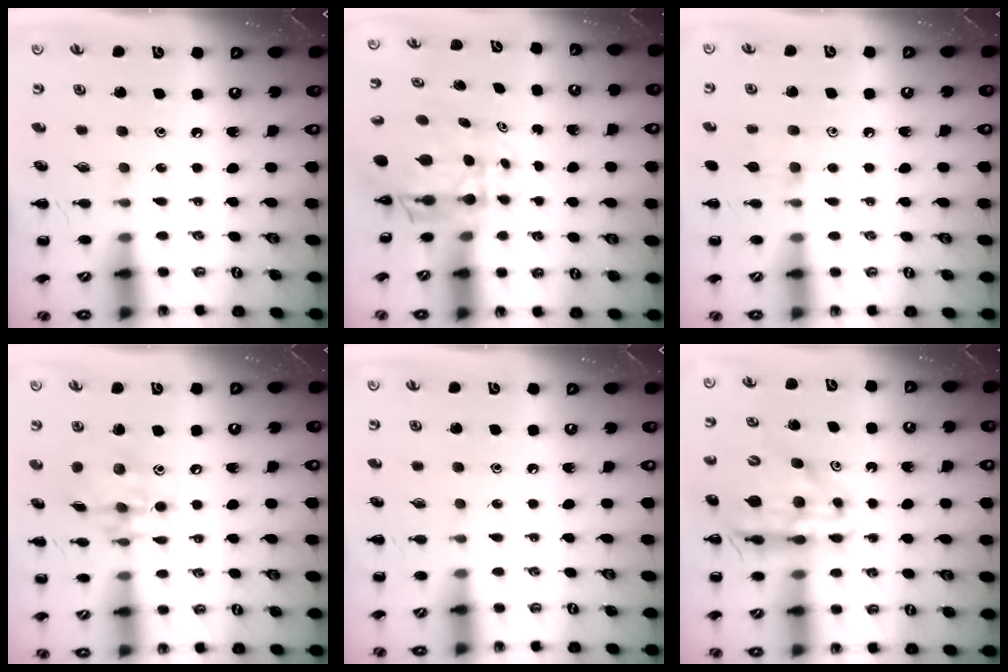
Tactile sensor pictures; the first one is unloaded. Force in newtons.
{"total": 5.6, "press": 5.2, "slide": 1.9}
{"total": 6.2, "press": 5.8, "slide": 2.2}
{"total": 11.9, "press": 11.8, "slide": 1.5}
{"total": 0.0}
{"total": 12.9, "press": 12.2, "slide": 3.9}